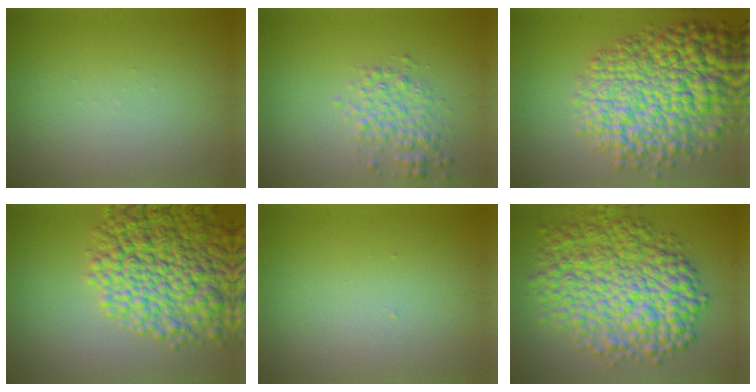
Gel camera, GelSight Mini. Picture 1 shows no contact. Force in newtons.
{"total": 2.8, "press": 2.8, "slide": 0.0}
{"total": 12.5, "press": 12.5, "slide": 0.3}
{"total": 9.9, "press": 9.9, "slide": 0.4}
{"total": 0.0}
{"total": 11.1, "press": 11.1, "slide": 0.1}